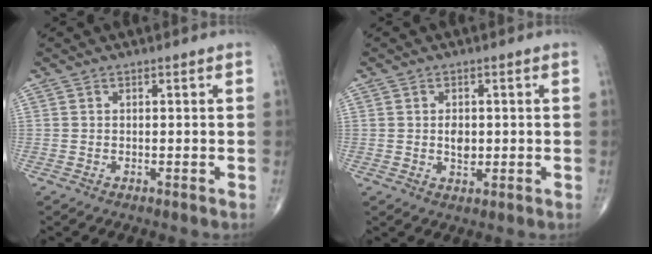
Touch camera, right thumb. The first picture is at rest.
{"total": 3.2, "force": [0.1, 2.1, 2.4], "torque": [-0.029, -0.002, 0.005]}